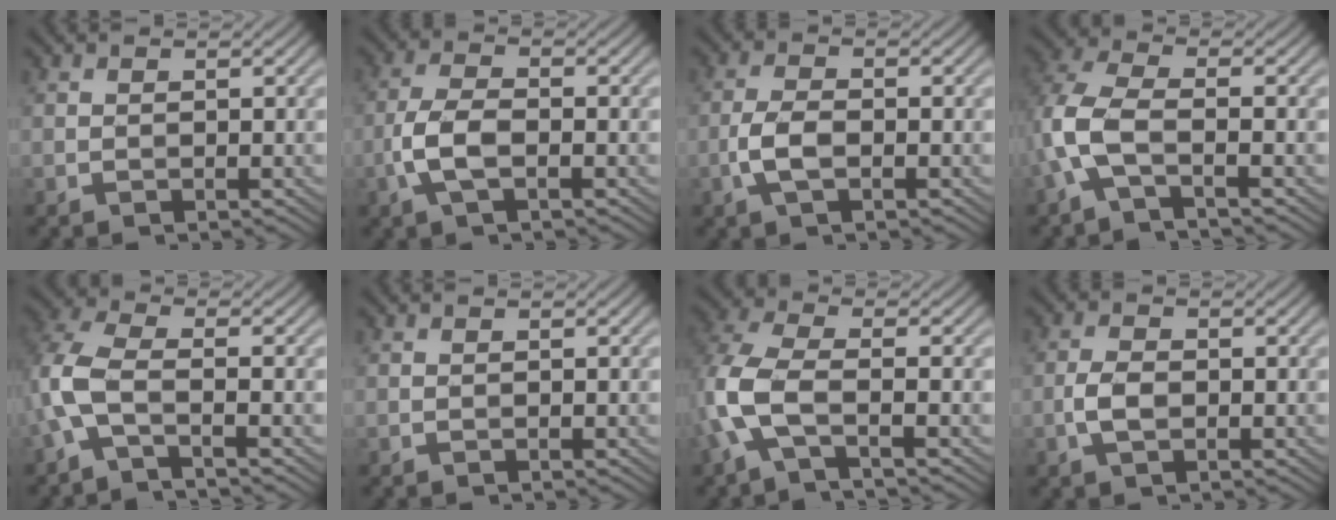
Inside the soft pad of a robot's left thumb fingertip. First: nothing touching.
{"total": 5.0, "force": [-1.8, 2.1, 4.2], "torque": [-0.100, 0.003, -0.043]}
{"total": 3.8, "force": [-1.3, 1.6, 3.1], "torque": [-0.075, 0.001, -0.033]}
{"total": 6.2, "force": [-2.1, 2.5, 5.3], "torque": [-0.138, 0.006, -0.057]}
{"total": 5.6, "force": [-1.9, 2.0, 4.9], "torque": [-0.127, 0.006, -0.056]}
{"total": 0.0}
{"total": 6.9, "force": [-2.2, 2.6, 6.0], "torque": [-0.156, 0.005, -0.058]}
{"total": 3.0, "force": [-0.8, 1.6, 2.4], "torque": [-0.053, 0.002, -0.018]}